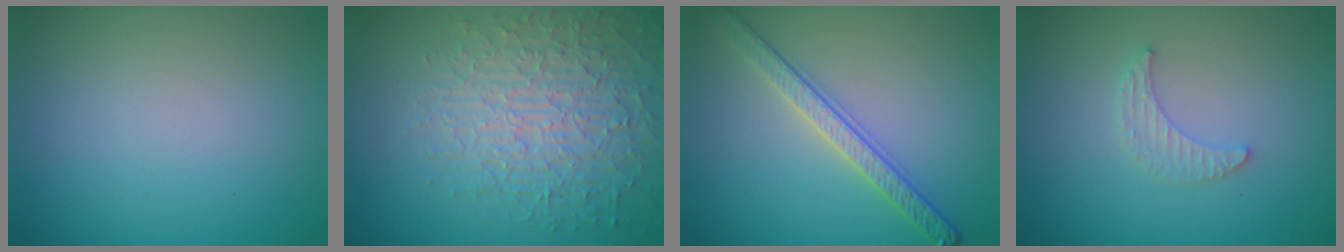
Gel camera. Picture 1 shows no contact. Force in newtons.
{"total": 6.5, "press": 5.1, "slide": 4.0}
{"total": 3.2, "press": 3.0, "slide": 1.0}
{"total": 1.6, "press": 1.5, "slide": 0.4}